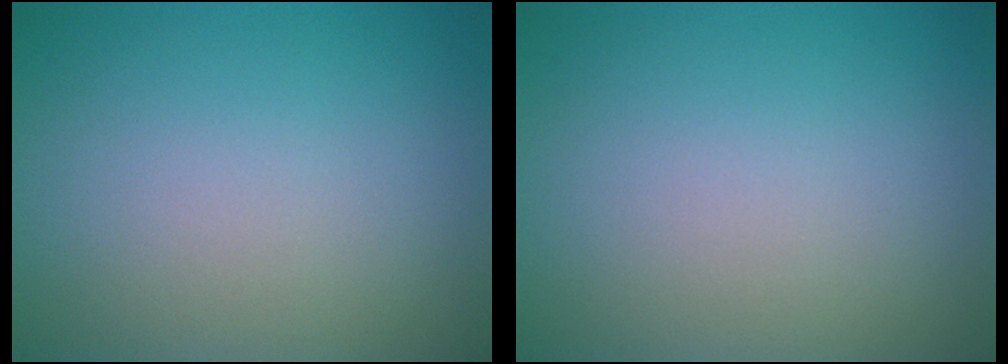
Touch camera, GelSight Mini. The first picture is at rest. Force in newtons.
{"total": 0.0}